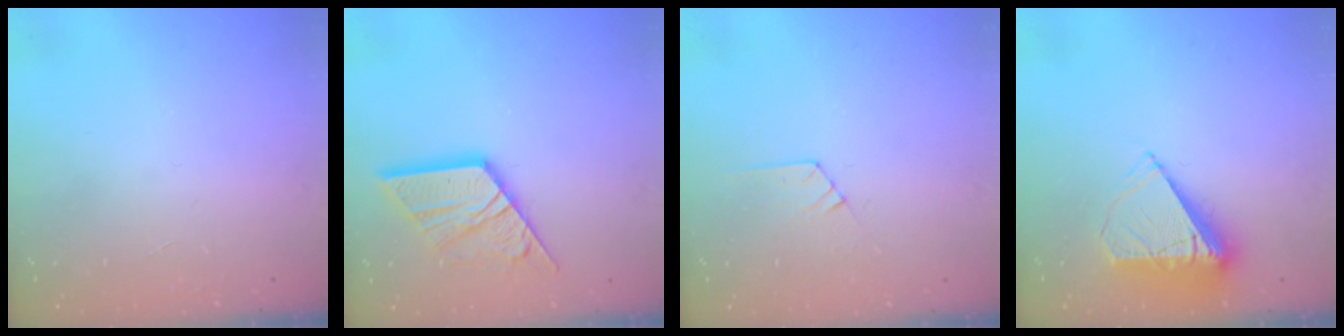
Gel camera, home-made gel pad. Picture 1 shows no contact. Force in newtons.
{"total": 15.5, "press": 15.4, "slide": 1.4}
{"total": 7.1, "press": 7.0, "slide": 0.7}
{"total": 8.9, "press": 8.9, "slide": 0.3}